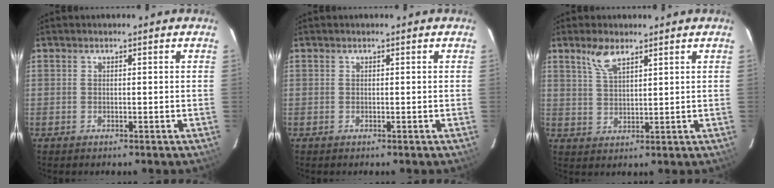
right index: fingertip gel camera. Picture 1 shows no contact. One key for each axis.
{"total": 0.0}
{"total": 4.7, "fx": 3.3, "fy": 1.6, "fz": 2.9, "tx": -0.059, "ty": 0.004, "tz": 0.068}